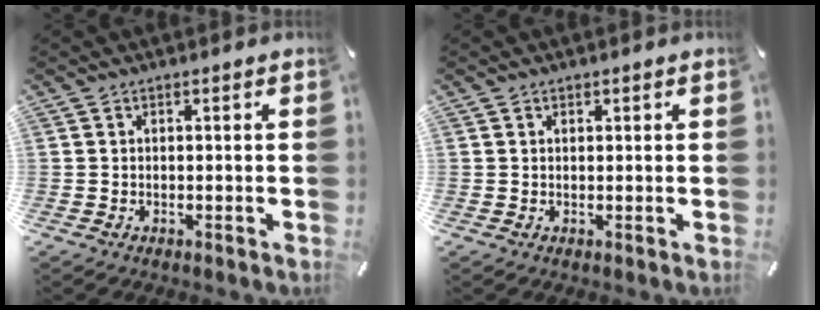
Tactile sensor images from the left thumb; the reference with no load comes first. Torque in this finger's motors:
{"motor_torque": [0.29, 0.07, -0.02, 0.00, 0.00]}